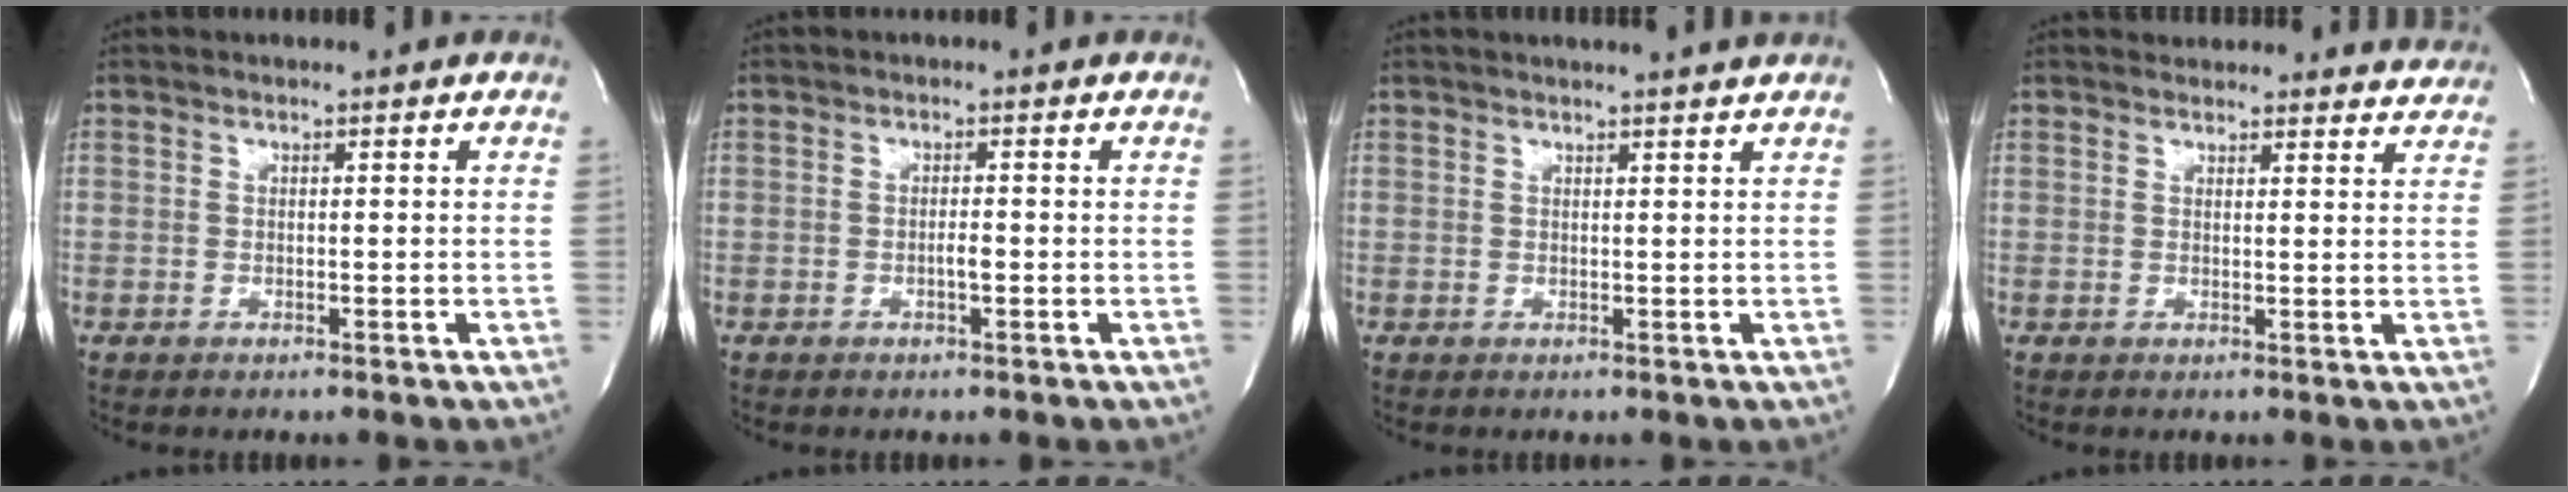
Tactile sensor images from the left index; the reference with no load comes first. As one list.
[{"total": 1.1, "force": [-0.5, 0.1, 1.0], "torque": [-0.024, -0.002, -0.009]}, {"total": 4.1, "force": [3.8, -0.8, 1.4], "torque": [-0.016, 0.006, 0.040]}, {"total": 11.2, "force": [10.9, 2.6, 0.8], "torque": [0.020, 0.000, 0.102]}]